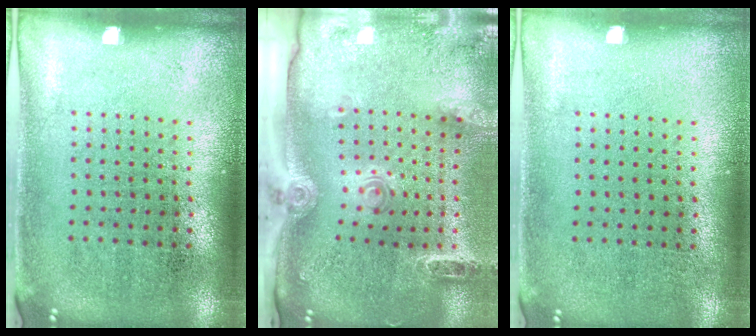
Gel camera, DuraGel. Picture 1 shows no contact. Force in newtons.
{"total": 3.0, "press": 2.1, "slide": 2.2}
{"total": 0.0}